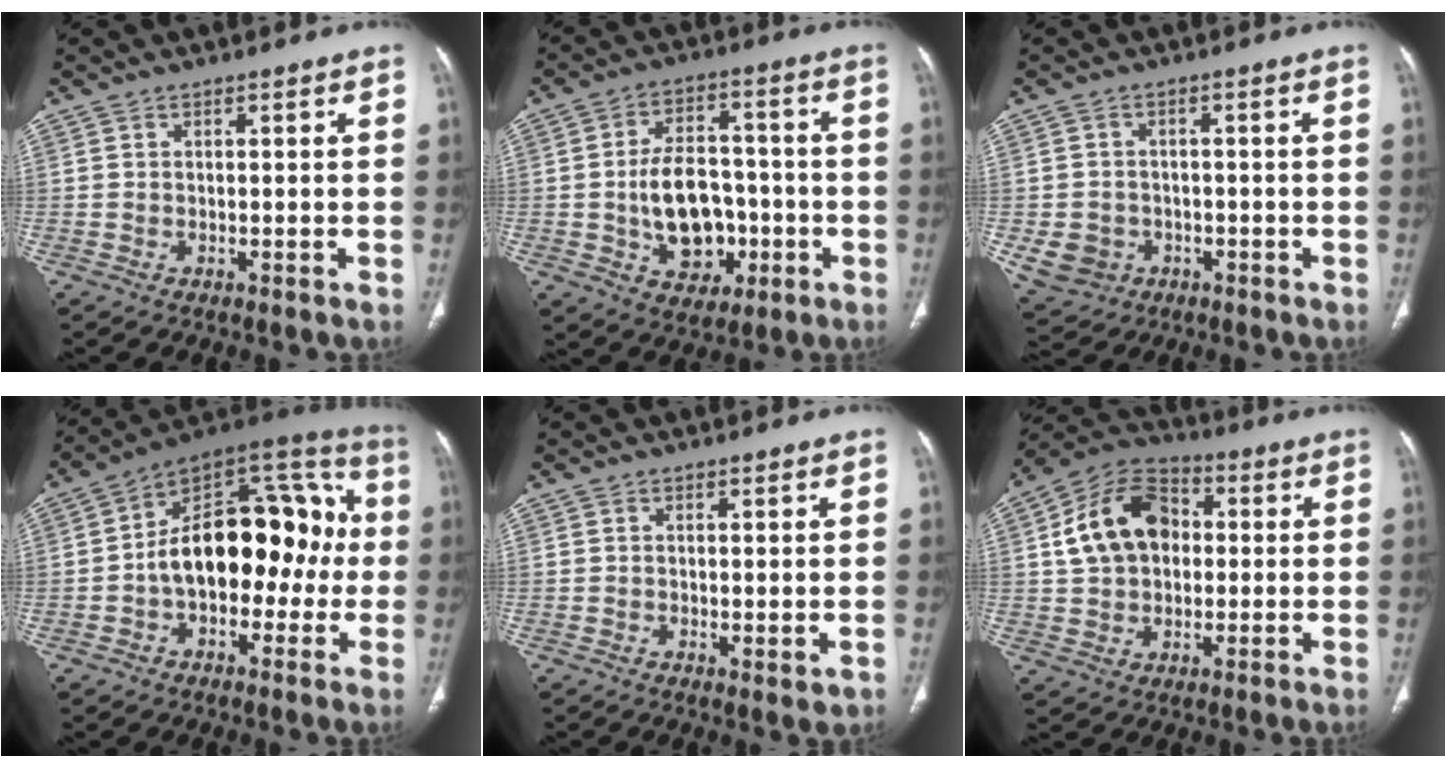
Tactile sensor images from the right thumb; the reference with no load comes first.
{"total": 13.6, "force": [-2.6, 9.5, 9.3], "torque": [-0.118, 0.029, -0.032]}
{"total": 6.7, "force": [-2.1, 5.9, 2.4], "torque": [-0.042, 0.014, -0.022]}
{"total": 22.6, "force": [-1.2, 13.4, 18.1], "torque": [-0.244, 0.060, -0.024]}
{"total": 1.9, "force": [-0.1, 0.6, 1.8], "torque": [-0.034, -0.010, 0.003]}
{"total": 15.2, "force": [2.0, 11.2, 10.1], "torque": [-0.149, 0.020, 0.027]}